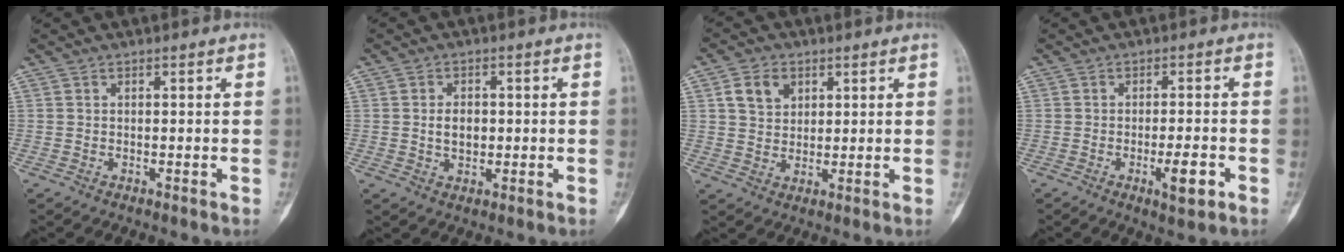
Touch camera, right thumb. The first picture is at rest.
{"total": 3.8, "force": [0.1, 2.7, 2.8], "torque": [-0.033, 0.001, 0.002]}
{"total": 6.1, "force": [2.5, 4.6, 3.1], "torque": [-0.036, -0.008, 0.047]}
{"total": 5.3, "force": [-2.1, 1.4, 4.6], "torque": [-0.068, 0.002, -0.027]}